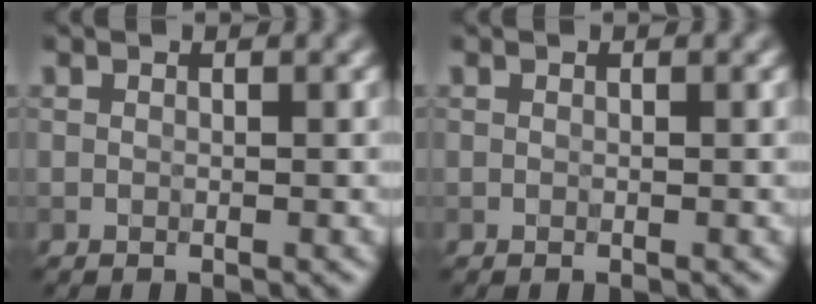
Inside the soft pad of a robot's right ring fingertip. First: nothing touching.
{"total": 0.0}